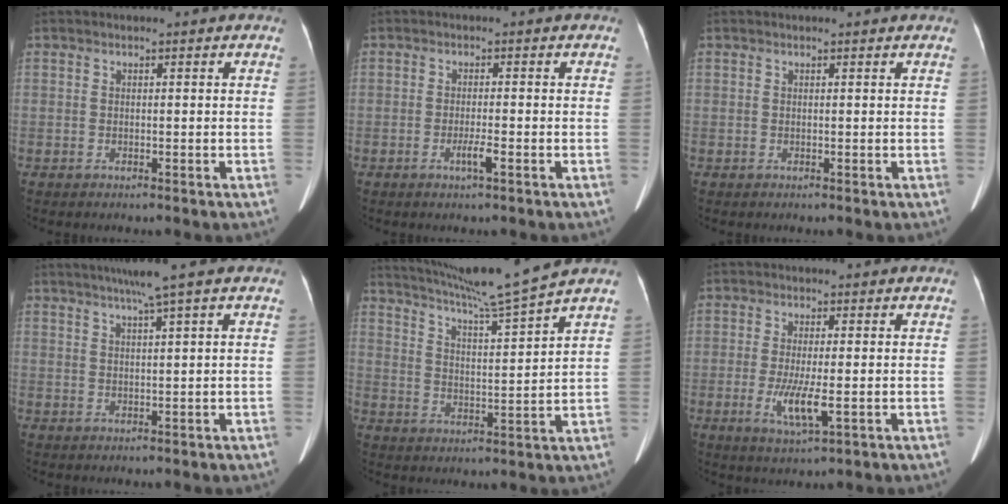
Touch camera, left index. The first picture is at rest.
{"total": 2.1, "force": [-1.0, -0.1, 1.8], "torque": [-0.037, -0.003, -0.019]}
{"total": 1.3, "force": [1.2, 0.0, 0.3], "torque": [-0.011, 0.007, 0.014]}
{"total": 4.4, "force": [3.0, -1.2, 3.0], "torque": [-0.051, 0.009, 0.053]}
{"total": 12.3, "force": [10.9, -2.9, 4.9], "torque": [-0.093, -0.023, 0.182]}
{"total": 5.3, "force": [-1.2, 0.9, 5.1], "torque": [-0.106, -0.013, -0.019]}